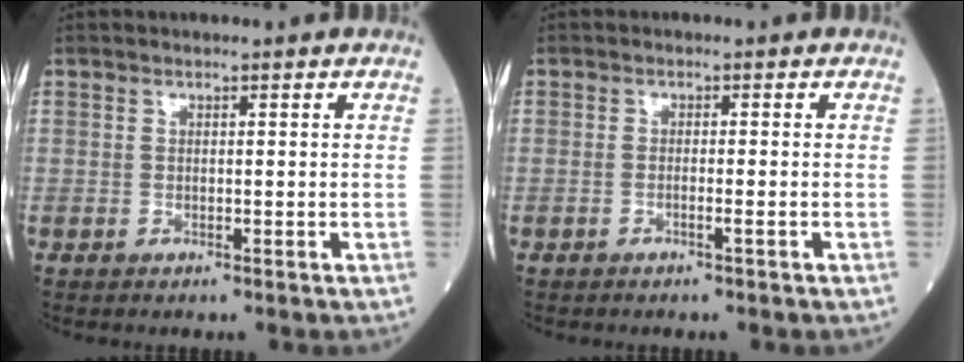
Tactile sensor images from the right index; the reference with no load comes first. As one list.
[{"total": 1.0, "force": [-0.6, -0.1, 0.7], "torque": [-0.013, 0.002, -0.010]}]